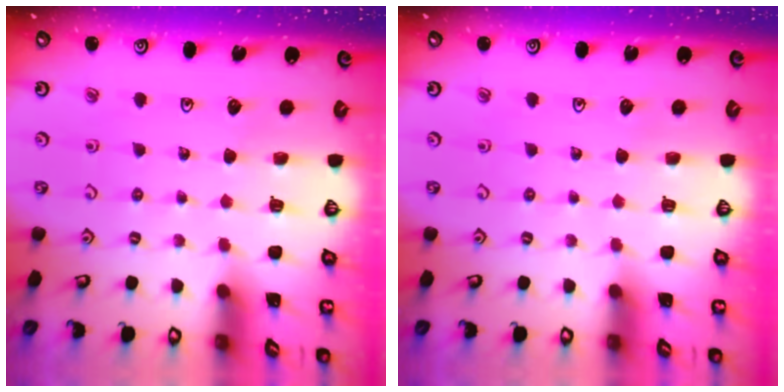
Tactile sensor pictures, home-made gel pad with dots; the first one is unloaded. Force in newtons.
{"total": 0.0}